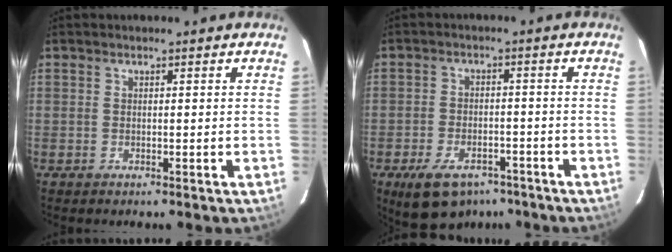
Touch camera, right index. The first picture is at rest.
{"total": 11.6, "force": [-7.8, 6.3, 5.8], "torque": [-0.133, -0.008, -0.114]}